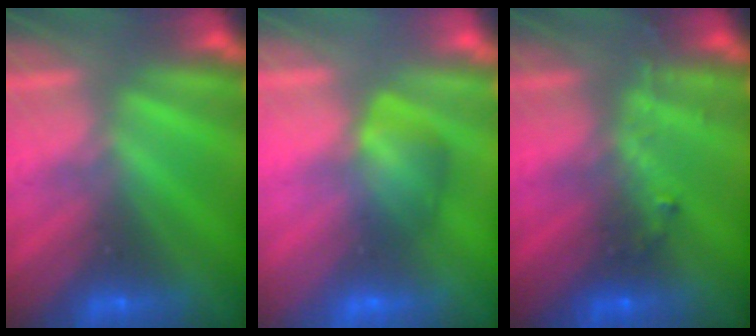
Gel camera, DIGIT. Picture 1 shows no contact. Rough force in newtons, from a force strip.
{"total": 3.0}
{"total": 3.0}